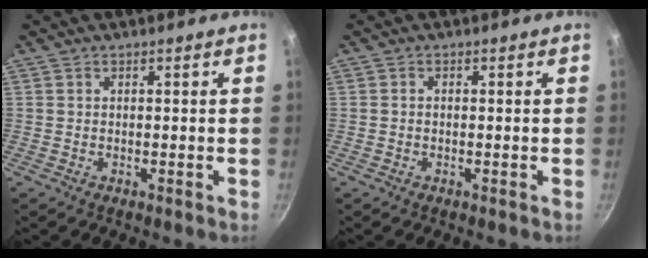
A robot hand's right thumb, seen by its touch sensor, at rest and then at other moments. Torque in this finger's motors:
{"motor_torque": [0.30, 0.00, -0.34, -0.02, 0.09]}